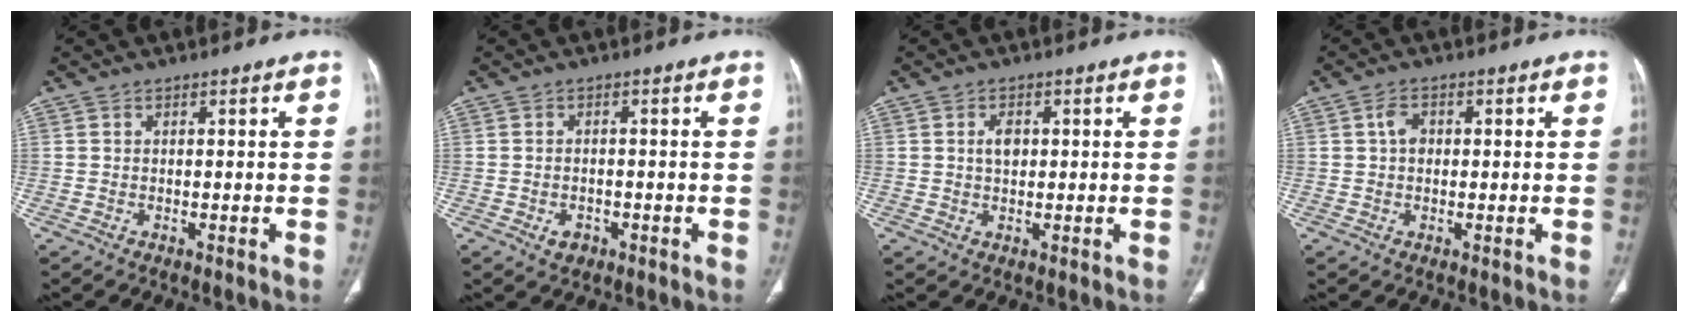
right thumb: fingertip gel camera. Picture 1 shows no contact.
{"total": 2.4, "force": [-1.2, 1.7, 1.2], "torque": [-0.015, 0.007, -0.010]}
{"total": 2.7, "force": [0.5, 1.8, 2.0], "torque": [-0.030, 0.001, 0.008]}
{"total": 2.9, "force": [0.6, 2.1, 2.0], "torque": [-0.035, 0.007, 0.009]}